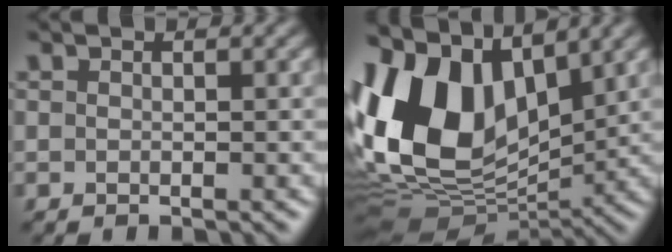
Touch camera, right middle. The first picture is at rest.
{"total": 13.4, "force": [3.5, 8.2, 9.9], "torque": [-0.211, 0.015, 0.053]}